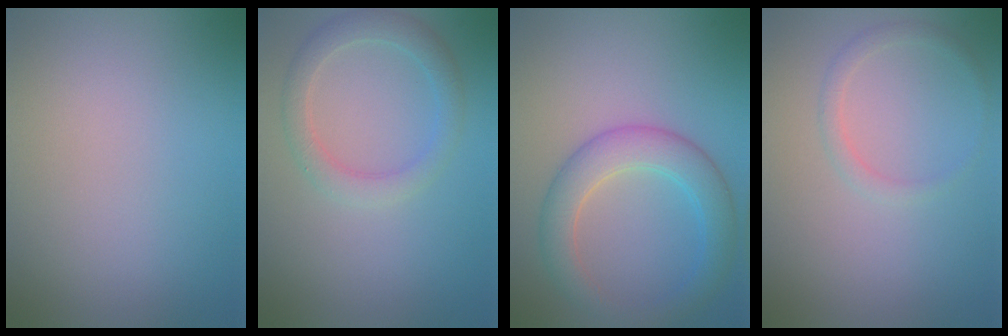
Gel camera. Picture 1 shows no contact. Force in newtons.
{"total": 2.7, "press": 2.7, "slide": 0.1}
{"total": 4.8, "press": 4.8, "slide": 0.1}
{"total": 1.1, "press": 1.1, "slide": 0.1}